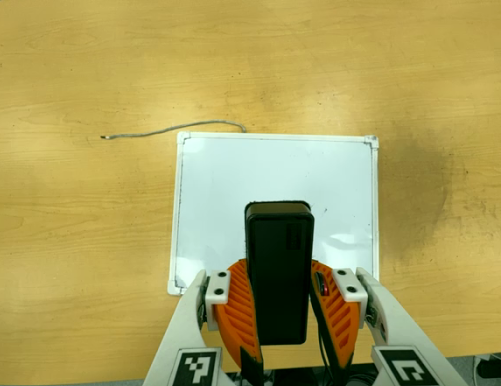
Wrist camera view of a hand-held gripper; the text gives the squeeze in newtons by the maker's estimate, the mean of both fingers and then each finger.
{"total": 7.1, "left": 6.4, "right": 7.8}